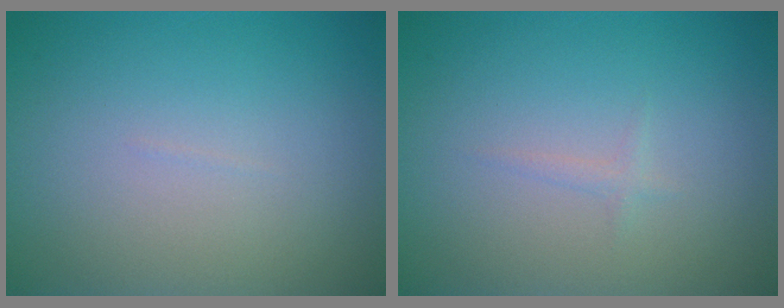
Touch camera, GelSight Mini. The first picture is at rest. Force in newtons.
{"total": 0.7, "press": 0.6, "slide": 0.1}